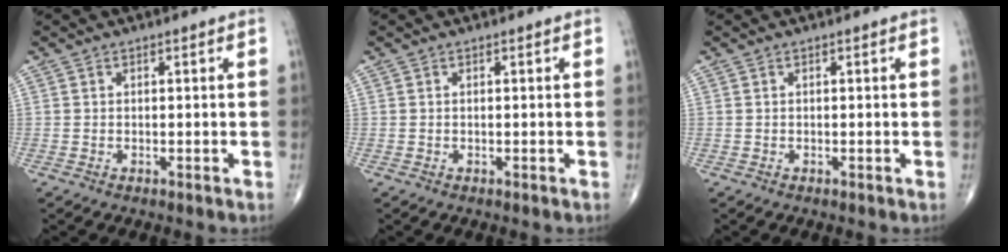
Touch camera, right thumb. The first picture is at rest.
{"total": 0.0}
{"total": 0.0}